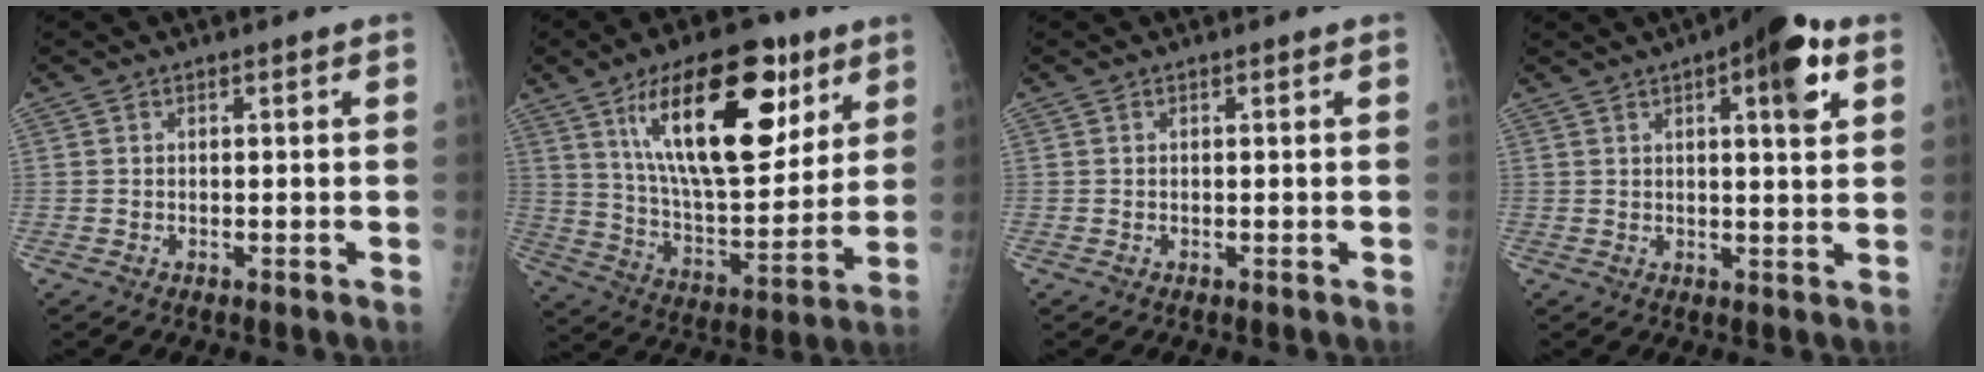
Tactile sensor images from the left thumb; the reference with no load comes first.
{"total": 25.5, "force": [11.9, 10.9, 19.7], "torque": [-0.279, -0.044, 0.200]}
{"total": 0.0}
{"total": 9.9, "force": [4.4, 2.9, 8.4], "torque": [-0.100, -0.010, 0.054]}